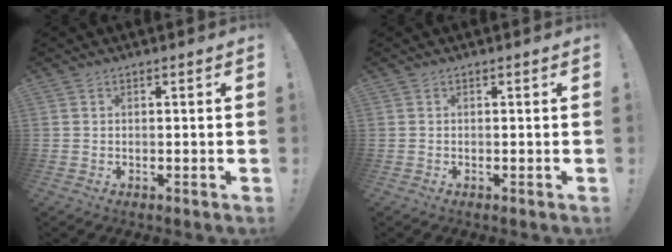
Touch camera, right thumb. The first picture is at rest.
{"total": 0.0}